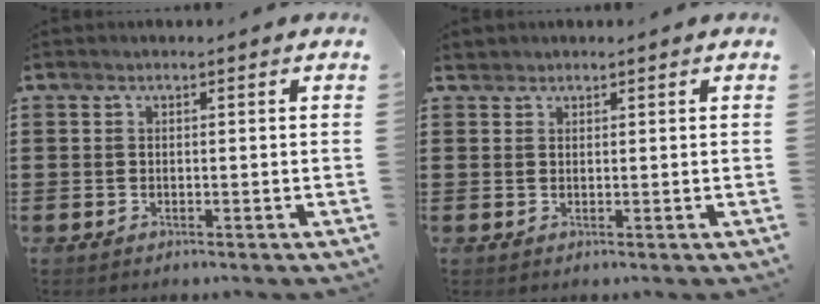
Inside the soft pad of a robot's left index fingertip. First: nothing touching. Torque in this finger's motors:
{"motor_torque": [0.31, -0.31, 0.00, -0.01]}